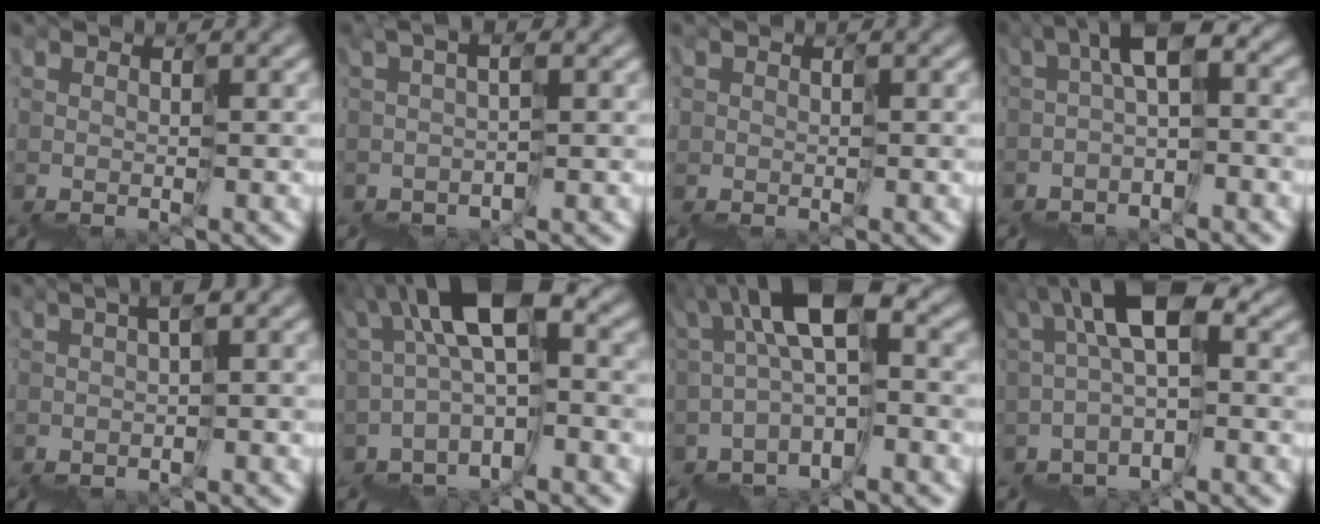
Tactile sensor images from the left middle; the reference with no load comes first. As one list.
[{"total": 1.3, "force": [-0.4, -1.2, 0.0], "torque": [-0.003, 0.010, -0.015]}, {"total": 1.3, "force": [-0.2, 1.3, -0.1], "torque": [-0.002, -0.002, 0.004]}, {"total": 2.8, "force": [-0.5, 0.8, 2.7], "torque": [-0.062, 0.022, -0.021]}, {"total": 2.1, "force": [-1.3, -0.5, 1.6], "torque": [-0.032, -0.003, -0.023]}, {"total": 6.4, "force": [0.6, 2.2, 5.9], "torque": [-0.108, 0.039, -0.001]}, {"total": 5.7, "force": [0.3, 2.1, 5.3], "torque": [-0.101, 0.037, -0.005]}, {"total": 4.7, "force": [0.6, 1.9, 4.2], "torque": [-0.082, 0.035, -0.003]}]